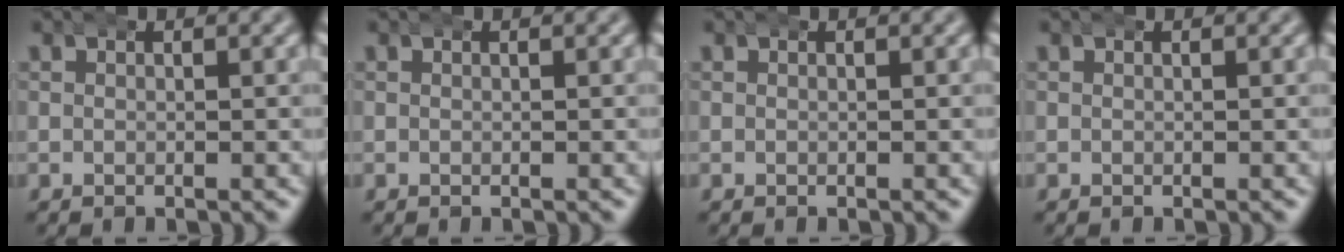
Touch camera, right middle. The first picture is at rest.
{"total": 0.0}
{"total": 0.0}
{"total": 0.0}